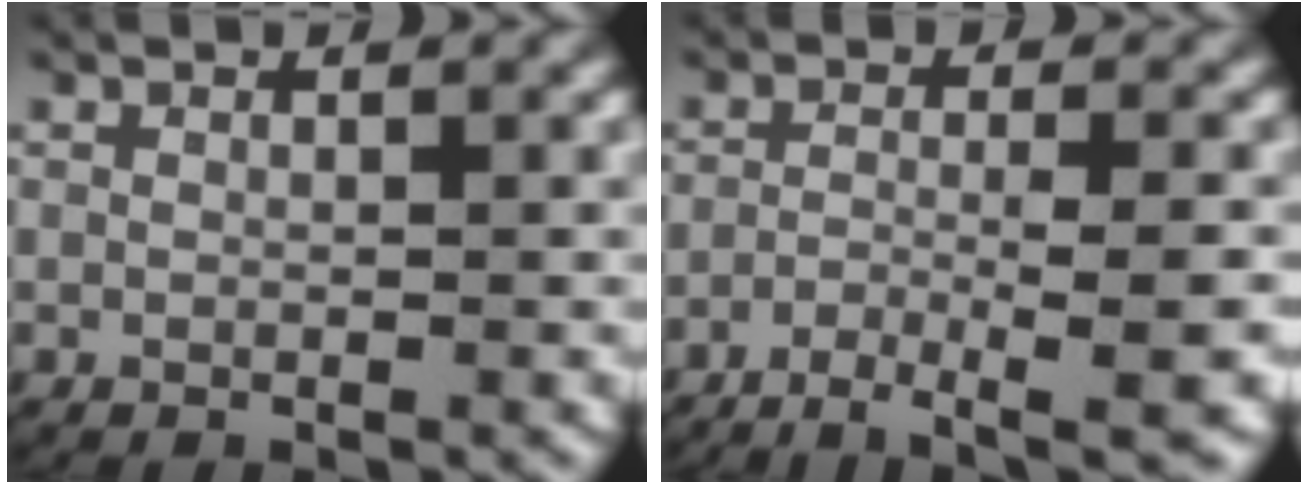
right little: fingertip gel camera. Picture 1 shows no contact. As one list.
[{"total": 6.9, "force": [-5.3, 1.2, 4.2], "torque": [-0.069, -0.021, -0.074]}]